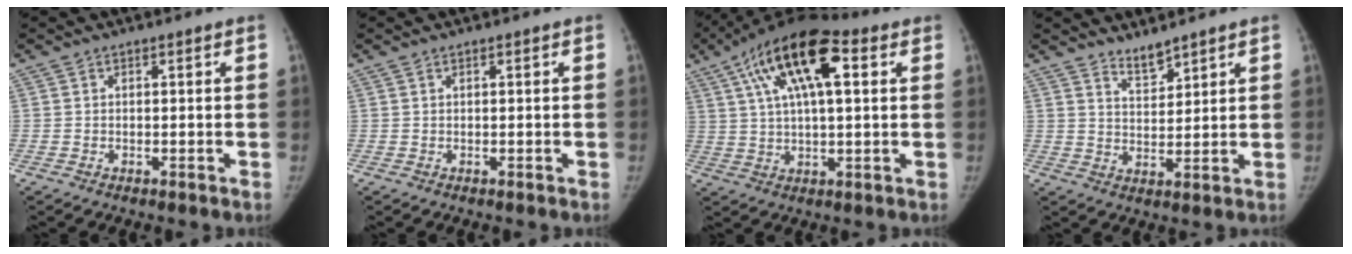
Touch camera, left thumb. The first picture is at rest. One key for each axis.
{"total": 0.0}
{"total": 17.8, "fx": 6.6, "fy": 7.0, "fz": 14.9, "tx": -0.261, "ty": 0.016, "tz": 0.105}
{"total": 3.9, "fx": 3.7, "fy": 0.8, "fz": 1.2, "tx": -0.010, "ty": -0.036, "tz": 0.070}